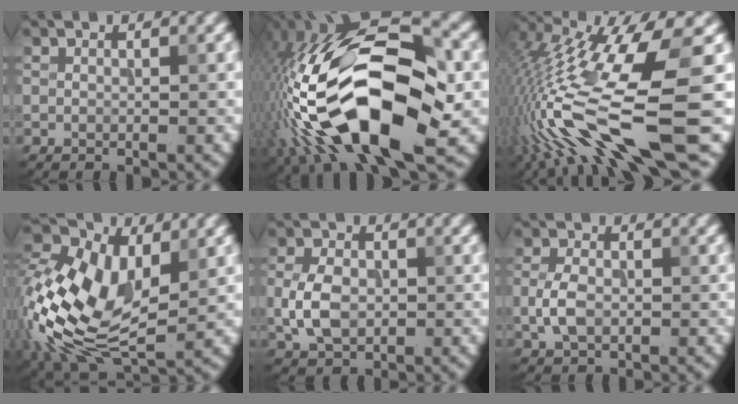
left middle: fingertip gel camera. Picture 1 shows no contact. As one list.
[{"total": 16.2, "force": [-4.7, 6.2, 14.2], "torque": [-0.246, 0.030, -0.089]}, {"total": 14.1, "force": [-2.8, 3.3, 13.5], "torque": [-0.272, 0.002, -0.036]}, {"total": 11.6, "force": [-0.7, 7.1, 9.1], "torque": [-0.199, 0.008, -0.030]}, {"total": 4.0, "force": [-0.4, 2.9, 2.7], "torque": [-0.058, 0.001, -0.009]}, {"total": 2.7, "force": [-0.4, 1.8, 1.9], "torque": [-0.043, 0.000, -0.010]}]